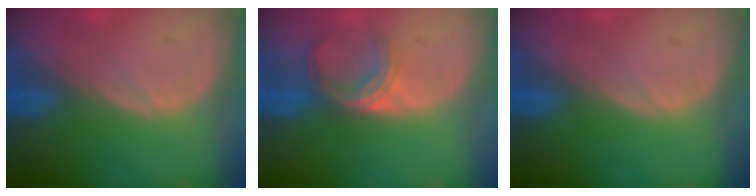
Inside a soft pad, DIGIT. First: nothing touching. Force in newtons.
{"total": 5.0, "press": 4.4, "slide": 2.3}
{"total": 0.0}